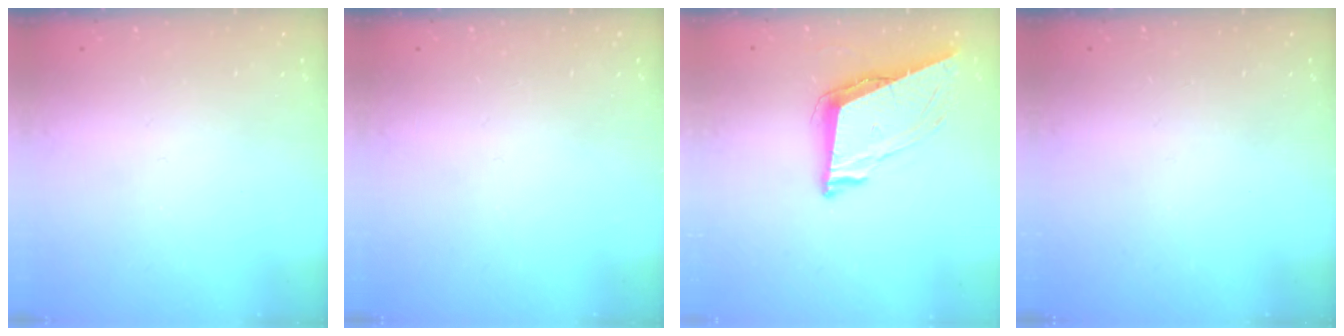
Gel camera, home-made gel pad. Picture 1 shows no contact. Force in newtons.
{"total": 0.0}
{"total": 9.0, "press": 8.4, "slide": 3.2}
{"total": 0.0}